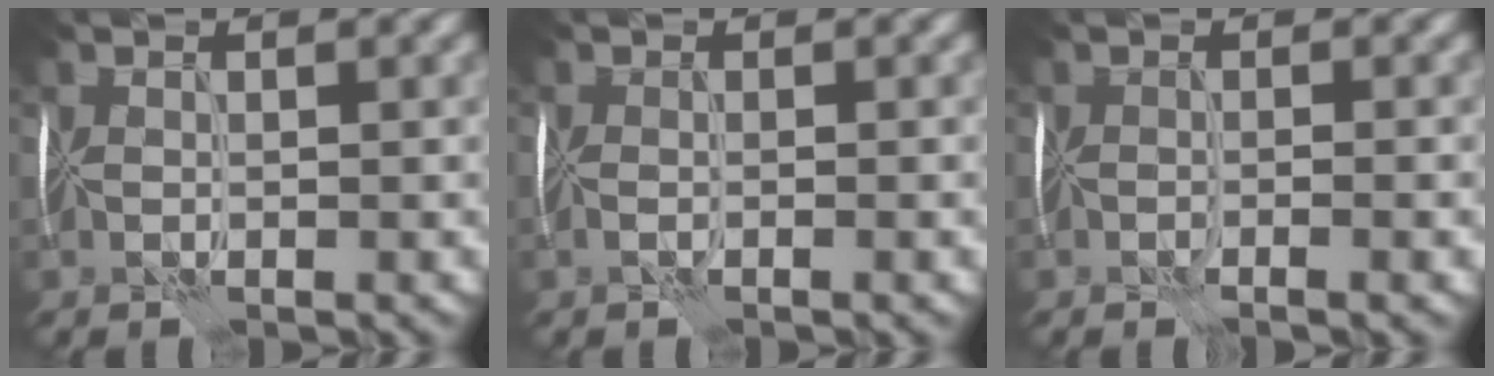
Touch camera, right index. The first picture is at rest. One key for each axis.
{"total": 0.6, "fx": -0.2, "fy": 0.1, "fz": 0.5, "tx": -0.019, "ty": -0.001, "tz": -0.006}
{"total": 1.7, "fx": -0.9, "fy": 0.2, "fz": 1.5, "tx": -0.021, "ty": -0.005, "tz": -0.015}